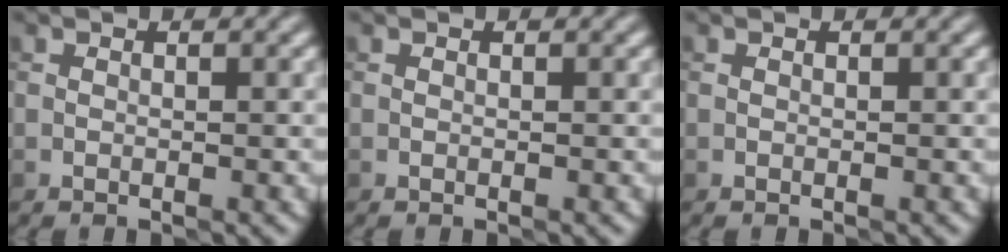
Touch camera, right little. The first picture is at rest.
{"total": 0.0}
{"total": 0.0}